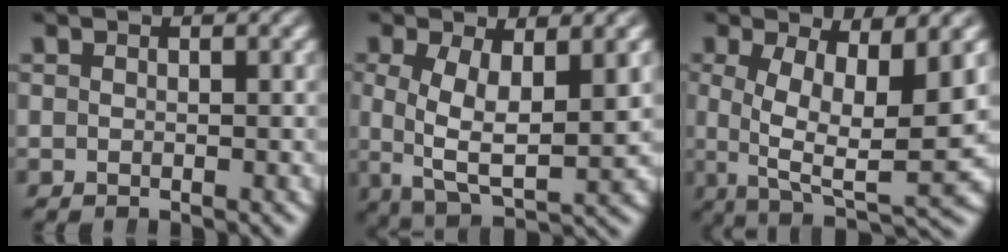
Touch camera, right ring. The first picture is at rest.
{"total": 6.3, "force": [-0.5, 3.7, 5.1], "torque": [-0.110, -0.039, 0.012]}
{"total": 9.2, "force": [-0.7, 4.1, 8.2], "torque": [-0.142, -0.048, 0.013]}